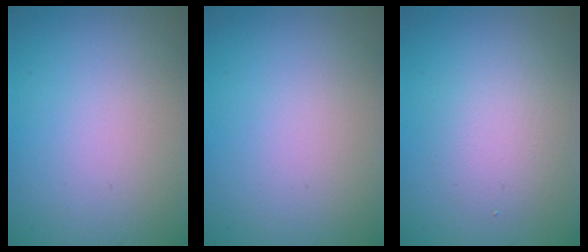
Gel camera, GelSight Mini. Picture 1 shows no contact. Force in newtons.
{"total": 0.0}
{"total": 2.8, "press": 2.8, "slide": 0.2}